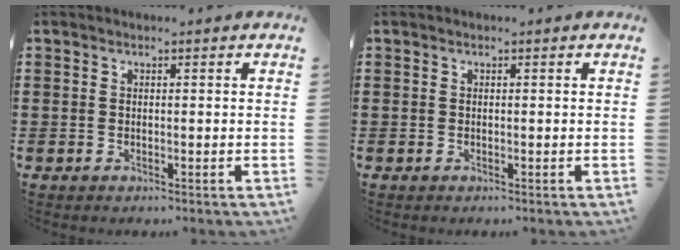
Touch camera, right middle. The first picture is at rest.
{"total": 0.0}